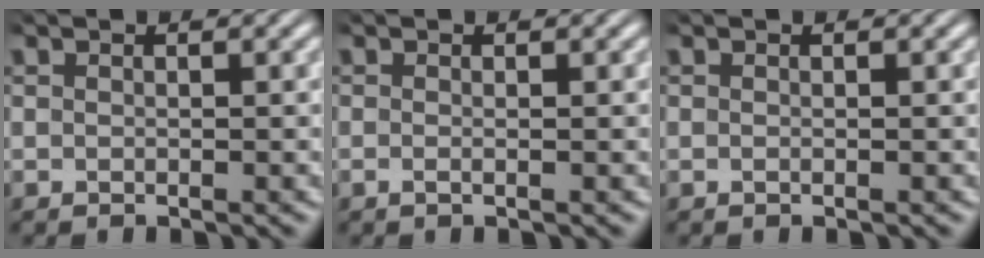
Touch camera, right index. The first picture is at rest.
{"total": 0.6, "force": [-0.4, 0.3, 0.4], "torque": [-0.013, -0.005, -0.006]}
{"total": 0.0}